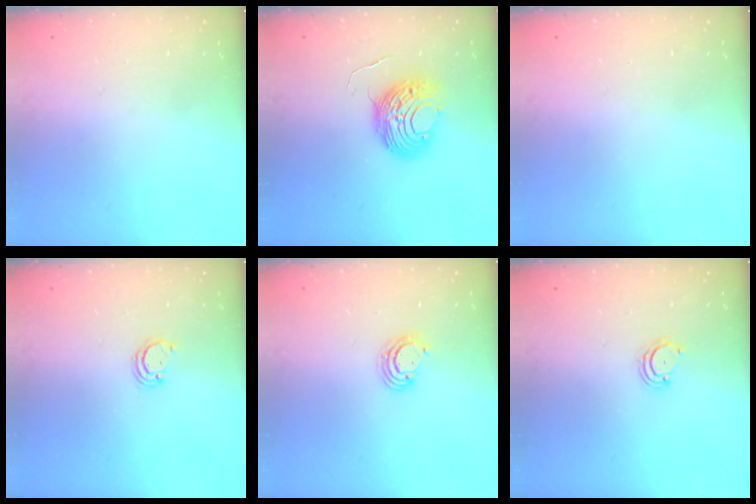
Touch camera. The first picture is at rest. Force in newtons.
{"total": 10.3, "press": 10.3, "slide": 0.7}
{"total": 0.0}
{"total": 2.2, "press": 2.2, "slide": 0.2}
{"total": 3.7, "press": 3.7, "slide": 0.3}
{"total": 2.9, "press": 2.9, "slide": 0.3}